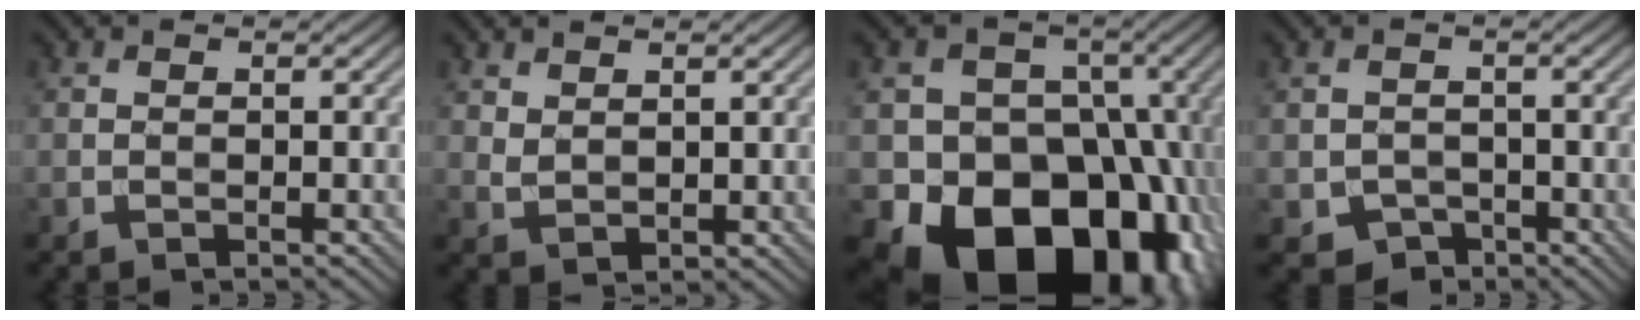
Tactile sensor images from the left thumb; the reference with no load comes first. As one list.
[{"total": 2.3, "force": [1.8, 1.0, 1.0], "torque": [-0.027, -0.004, 0.043]}, {"total": 21.6, "force": [-9.2, 16.3, 10.6], "torque": [-0.136, -0.049, -0.157]}, {"total": 3.2, "force": [-1.4, 2.7, 1.0], "torque": [-0.022, -0.009, -0.029]}]